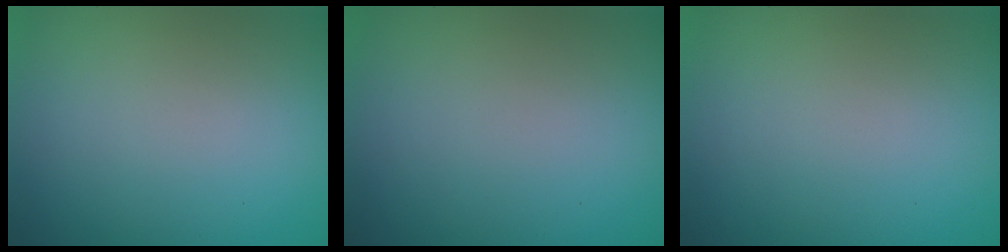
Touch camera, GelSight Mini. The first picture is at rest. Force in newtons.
{"total": 0.0}
{"total": 0.0}